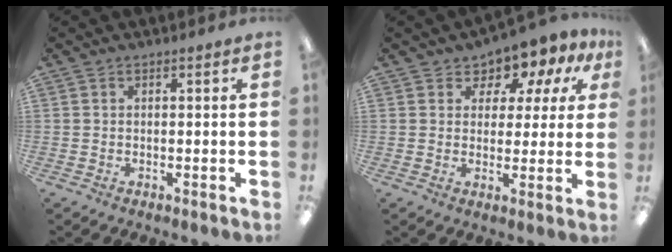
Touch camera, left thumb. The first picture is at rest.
{"total": 6.7, "force": [4.6, 4.5, 1.9], "torque": [-0.039, -0.035, 0.082]}